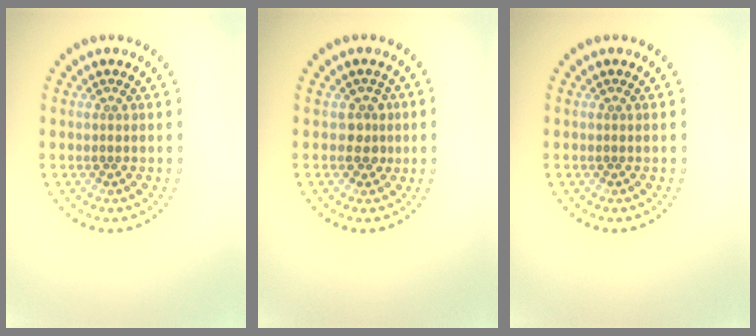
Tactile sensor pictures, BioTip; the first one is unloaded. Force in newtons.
{"total": 1.7, "press": 1.3, "slide": 1.0}
{"total": 0.0}